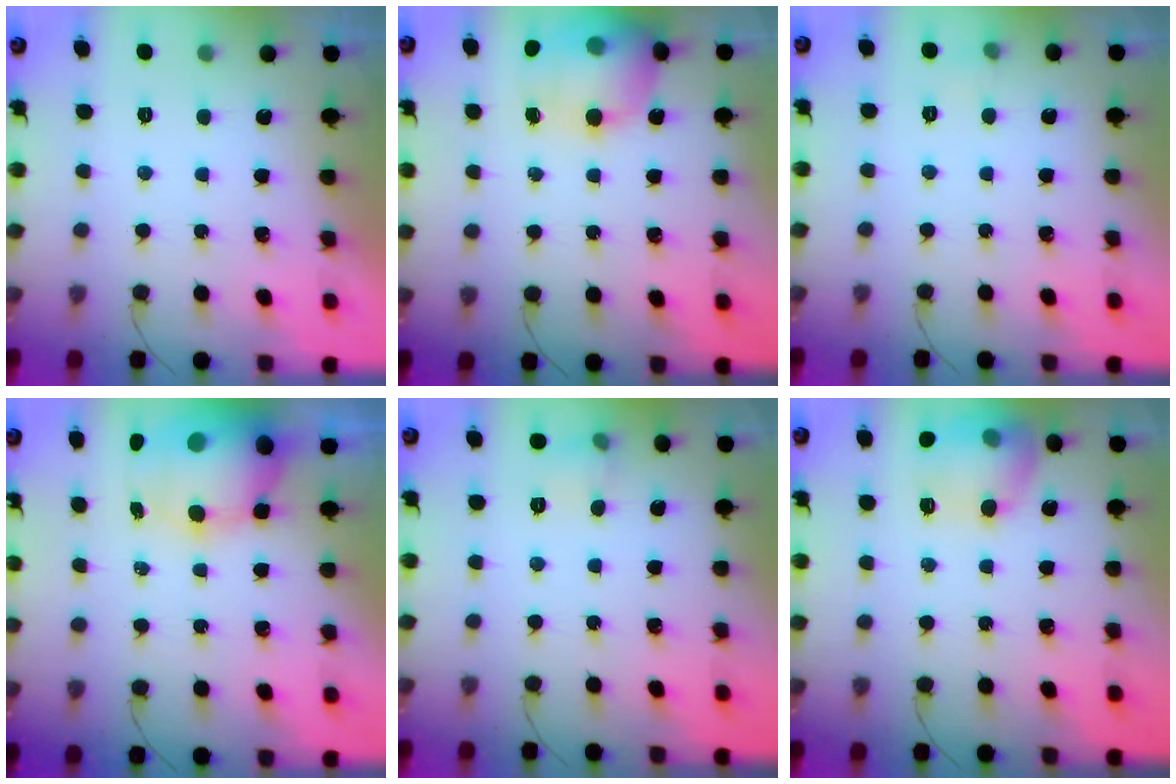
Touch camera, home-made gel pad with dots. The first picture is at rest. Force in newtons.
{"total": 17.8, "press": 17.5, "slide": 3.0}
{"total": 7.0, "press": 2.6, "slide": 6.5}
{"total": 14.3, "press": 13.1, "slide": 5.8}
{"total": 4.9, "press": 4.7, "slide": 1.6}
{"total": 14.9, "press": 14.8, "slide": 1.4}